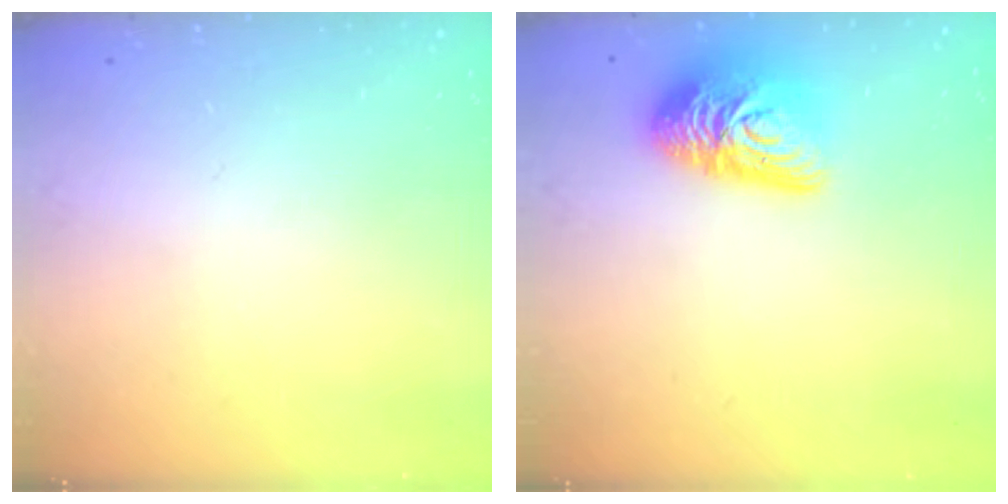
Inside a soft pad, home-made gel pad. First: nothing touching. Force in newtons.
{"total": 13.7, "press": 13.7, "slide": 0.9}